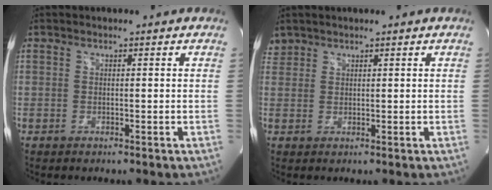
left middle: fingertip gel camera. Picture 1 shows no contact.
{"total": 1.8, "force": [1.6, 0.8, -0.2], "torque": [0.004, 0.011, 0.032]}